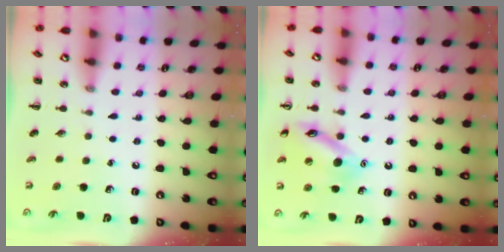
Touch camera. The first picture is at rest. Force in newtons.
{"total": 12.2, "press": 12.2, "slide": 0.9}